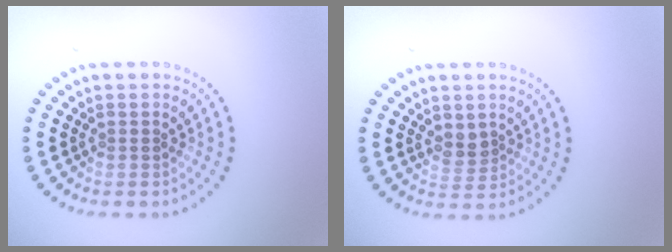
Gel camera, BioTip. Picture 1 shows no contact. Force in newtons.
{"total": 1.7, "press": 1.5, "slide": 0.8}